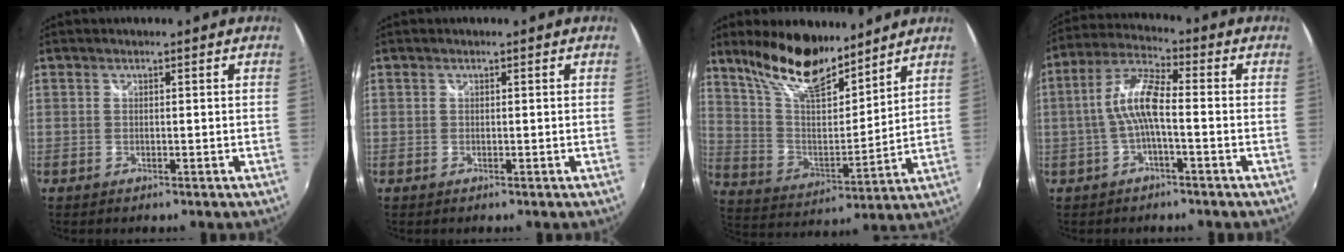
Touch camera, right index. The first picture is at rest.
{"total": 0.0}
{"total": 16.3, "force": [12.6, 5.3, 8.9], "torque": [-0.175, 0.006, 0.240]}
{"total": 8.1, "force": [-1.3, 1.8, 7.8], "torque": [-0.172, 0.015, -0.023]}